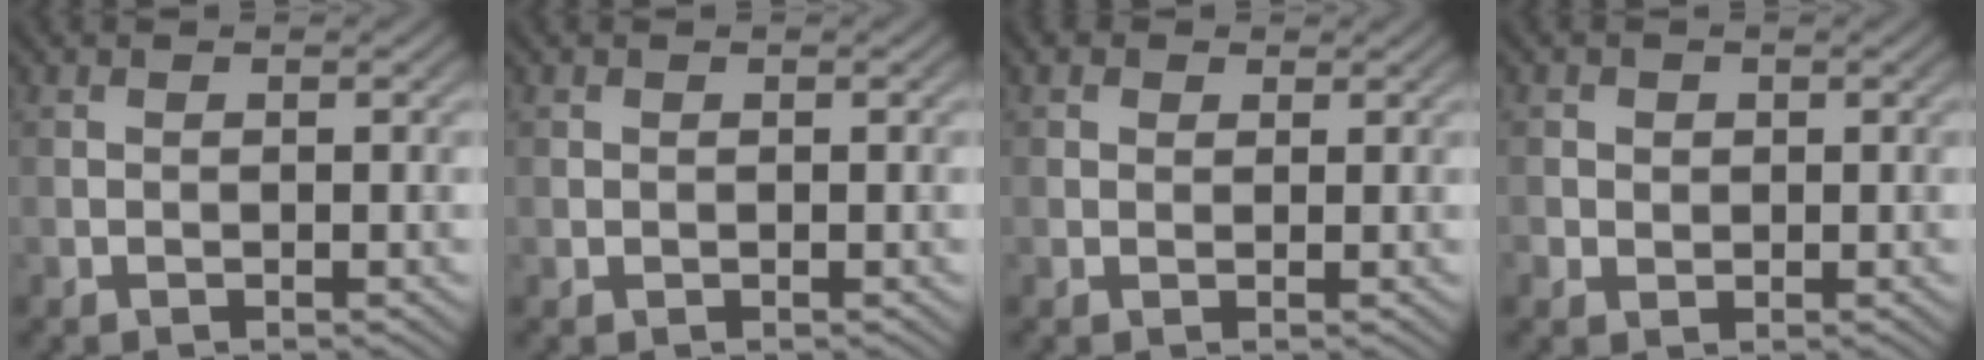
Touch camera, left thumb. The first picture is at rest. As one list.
[{"total": 0.5, "force": [0.0, 0.5, 0.1], "torque": [0.001, -0.003, 0.001]}, {"total": 1.5, "force": [0.8, 1.2, 0.5], "torque": [-0.010, 0.002, 0.011]}, {"total": 1.7, "force": [0.2, 1.6, 0.4], "torque": [-0.006, -0.005, 0.003]}]